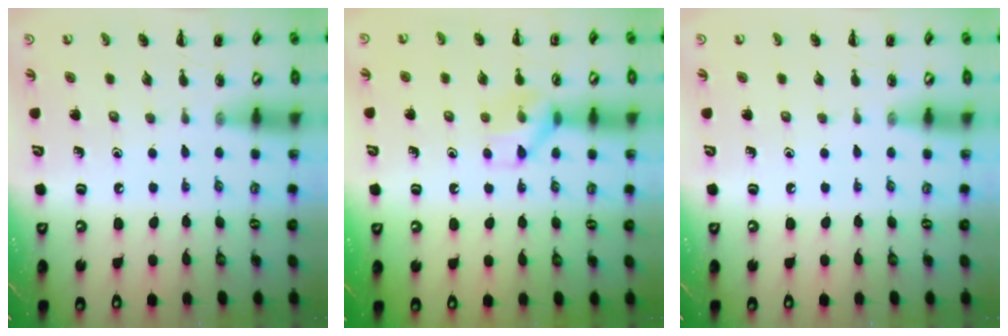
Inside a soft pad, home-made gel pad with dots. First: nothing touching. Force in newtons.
{"total": 9.3, "press": 9.3, "slide": 0.6}
{"total": 0.0}